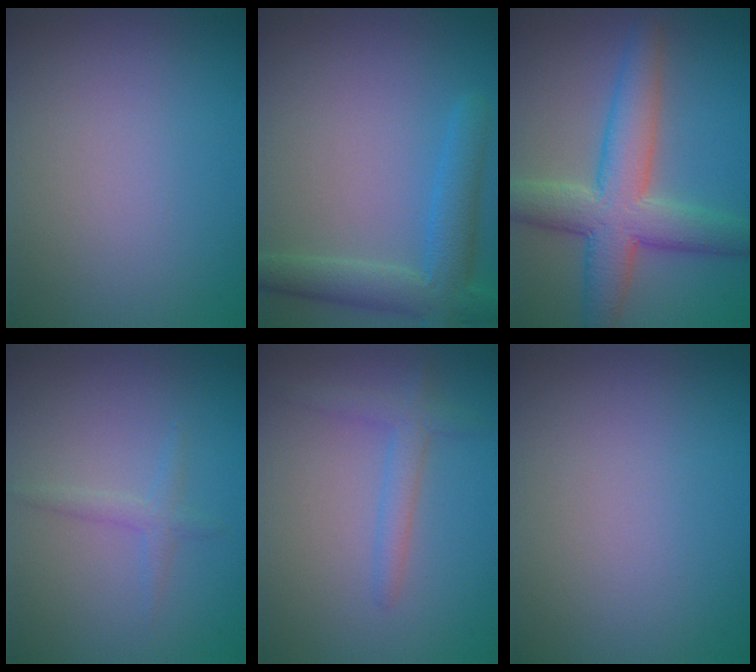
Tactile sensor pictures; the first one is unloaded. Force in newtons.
{"total": 4.6, "press": 4.6, "slide": 0.2}
{"total": 7.5, "press": 7.5, "slide": 0.4}
{"total": 1.3, "press": 1.3, "slide": 0.1}
{"total": 2.1, "press": 2.1, "slide": 0.1}
{"total": 0.0}